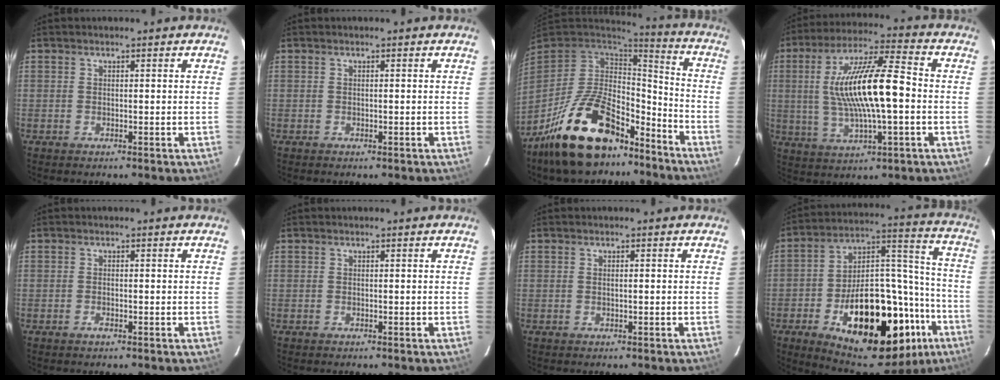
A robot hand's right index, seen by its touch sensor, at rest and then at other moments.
{"total": 0.0}
{"total": 23.0, "force": [-15.1, 10.7, 13.6], "torque": [-0.270, 0.004, -0.235]}
{"total": 16.8, "force": [-0.2, 3.6, 16.4], "torque": [-0.307, 0.010, -0.001]}
{"total": 1.0, "force": [-0.5, 0.4, 0.7], "torque": [-0.014, 0.000, -0.009]}
{"total": 0.0}
{"total": 0.6, "force": [0.0, 0.0, 0.6], "torque": [-0.014, 0.003, 0.000]}
{"total": 33.6, "force": [-15.8, 16.0, 25.0], "torque": [-0.374, 0.048, -0.217]}